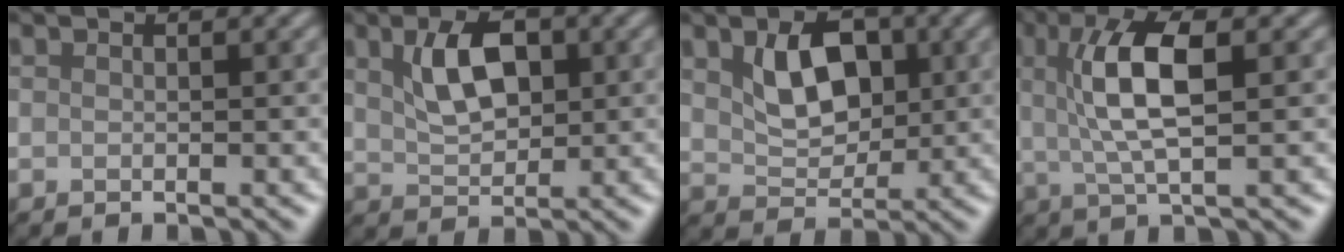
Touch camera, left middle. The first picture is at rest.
{"total": 4.5, "force": [1.5, 2.5, 3.5], "torque": [-0.070, 0.006, 0.028]}
{"total": 5.2, "force": [1.4, 3.4, 3.7], "torque": [-0.077, -0.001, 0.023]}
{"total": 6.1, "force": [1.2, 1.8, 5.7], "torque": [-0.107, 0.009, 0.021]}